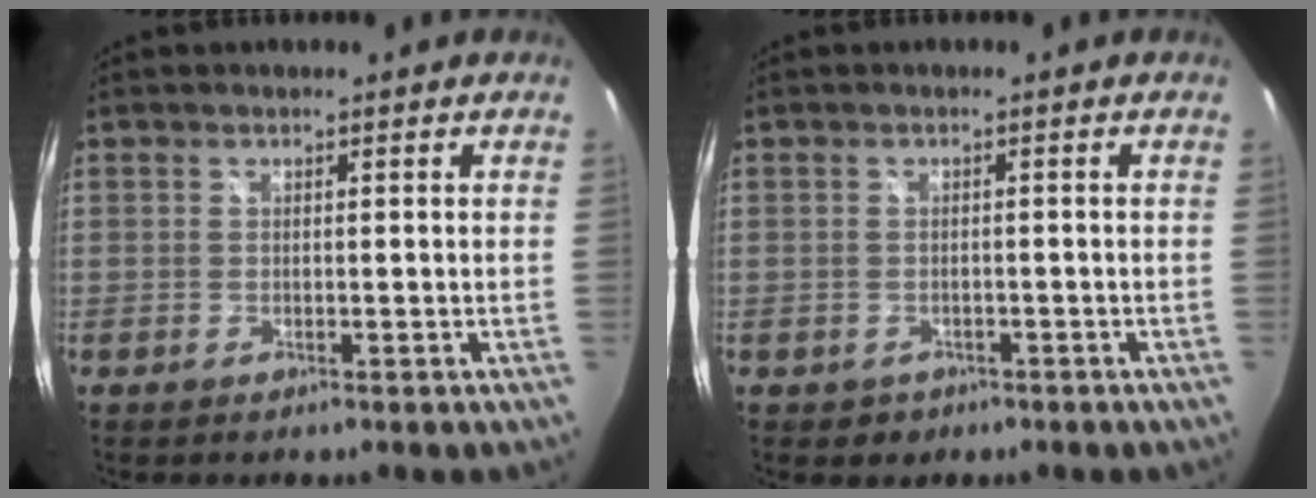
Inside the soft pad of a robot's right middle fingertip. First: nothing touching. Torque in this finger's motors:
{"motor_torque": [0.35, -0.39, 0.02, 0.01]}